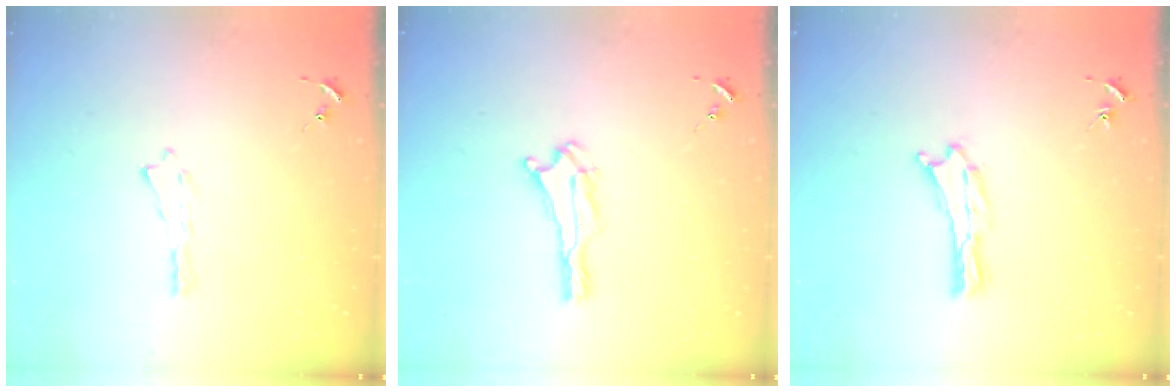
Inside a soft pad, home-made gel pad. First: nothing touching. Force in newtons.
{"total": 0.6, "press": 0.6, "slide": 0.1}
{"total": 0.0}